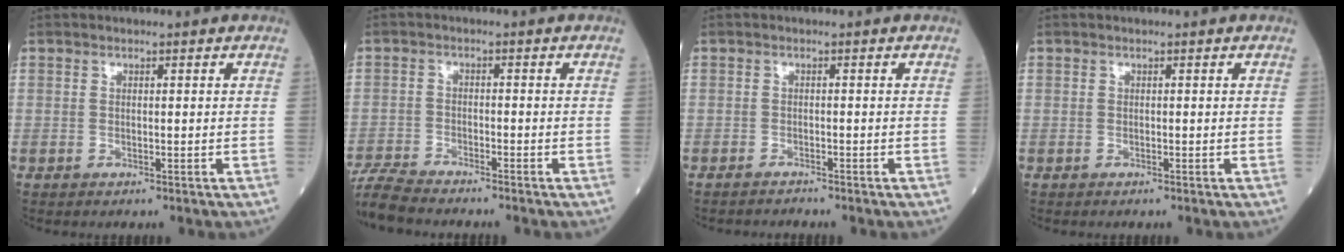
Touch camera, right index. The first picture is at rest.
{"total": 6.2, "force": [-6.0, -0.1, 1.7], "torque": [-0.031, -0.020, -0.110]}
{"total": 0.9, "force": [-0.9, 0.0, -0.2], "torque": [-0.002, -0.005, -0.016]}
{"total": 0.0}